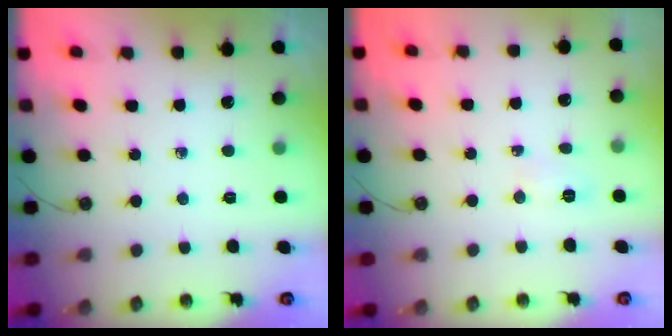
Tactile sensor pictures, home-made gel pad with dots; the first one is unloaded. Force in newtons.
{"total": 3.7, "press": 3.5, "slide": 0.9}